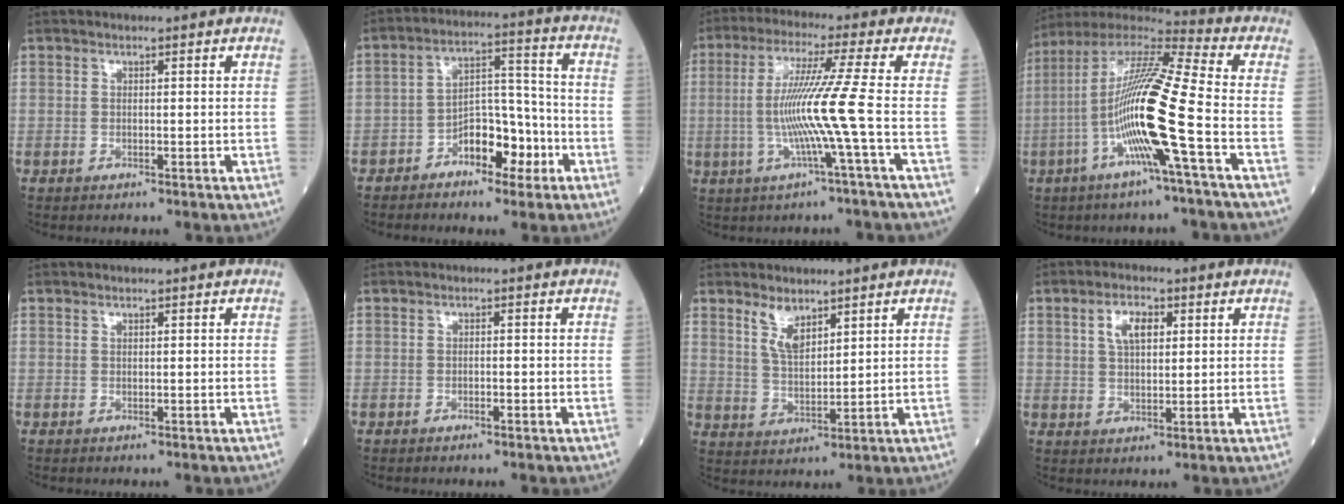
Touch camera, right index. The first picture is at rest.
{"total": 8.4, "force": [-4.2, 4.1, 6.0], "torque": [-0.096, 0.028, -0.070]}
{"total": 9.4, "force": [-1.6, -2.5, 8.9], "torque": [-0.180, 0.000, -0.029]}
{"total": 17.2, "force": [-4.3, -0.4, 16.6], "torque": [-0.325, 0.002, -0.095]}
{"total": 0.0}
{"total": 0.6, "force": [-0.3, 0.2, 0.5], "torque": [-0.010, 0.001, -0.005]}
{"total": 4.9, "force": [3.3, 1.7, 3.1], "torque": [-0.065, -0.005, 0.071]}
{"total": 5.0, "force": [1.9, 2.3, 4.0], "torque": [-0.077, 0.008, 0.036]}